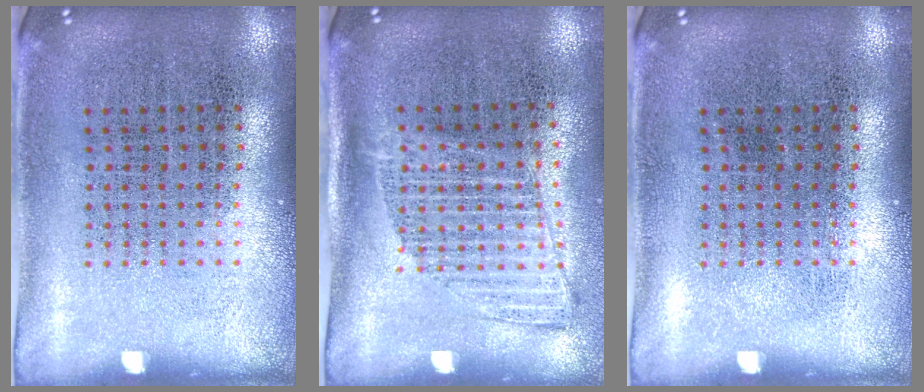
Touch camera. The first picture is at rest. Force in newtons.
{"total": 1.3, "press": 1.1, "slide": 0.7}
{"total": 0.0}